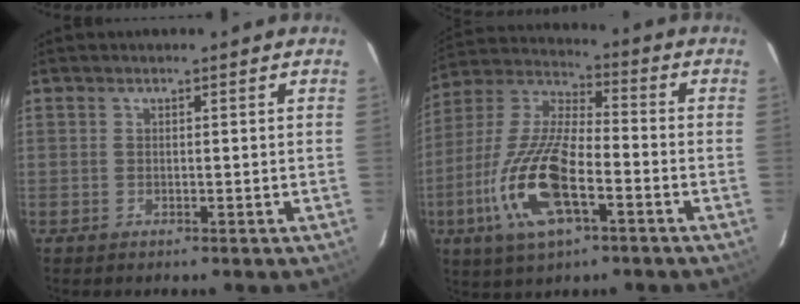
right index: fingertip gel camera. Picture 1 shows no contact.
{"total": 18.1, "force": [-6.8, 6.5, 15.4], "torque": [-0.330, -0.015, -0.136]}